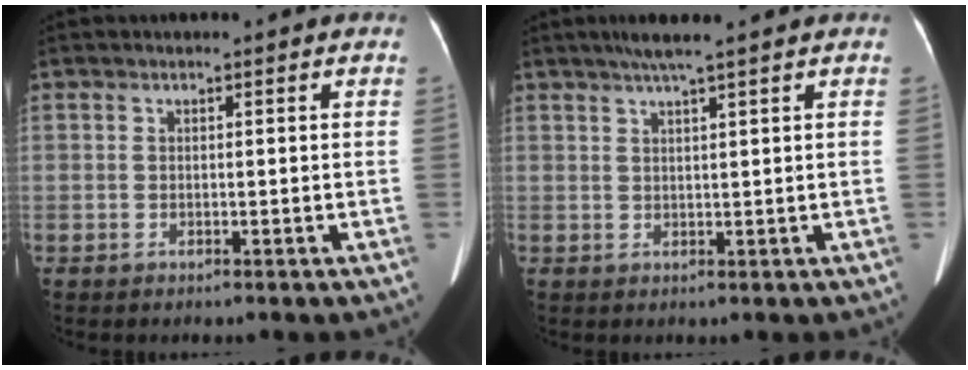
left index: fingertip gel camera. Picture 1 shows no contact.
{"total": 4.6, "force": [3.5, -0.4, 2.9], "torque": [-0.050, 0.018, 0.062]}